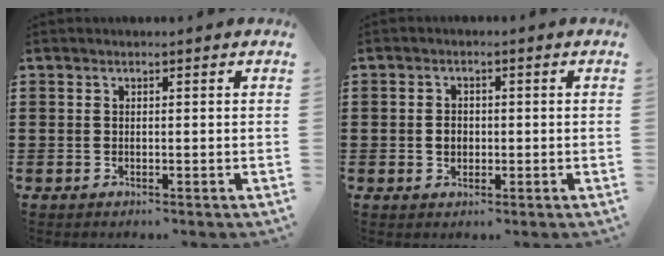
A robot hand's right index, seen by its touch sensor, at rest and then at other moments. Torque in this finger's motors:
{"motor_torque": [0.60, -0.32, 0.27, 0.05]}